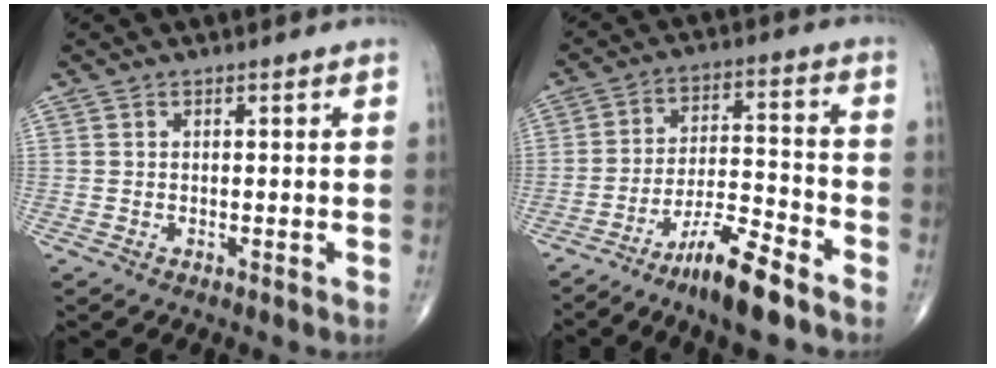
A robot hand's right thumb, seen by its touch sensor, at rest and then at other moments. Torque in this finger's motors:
{"motor_torque": [2.96, 2.05, 1.09, -0.79, 0.08]}